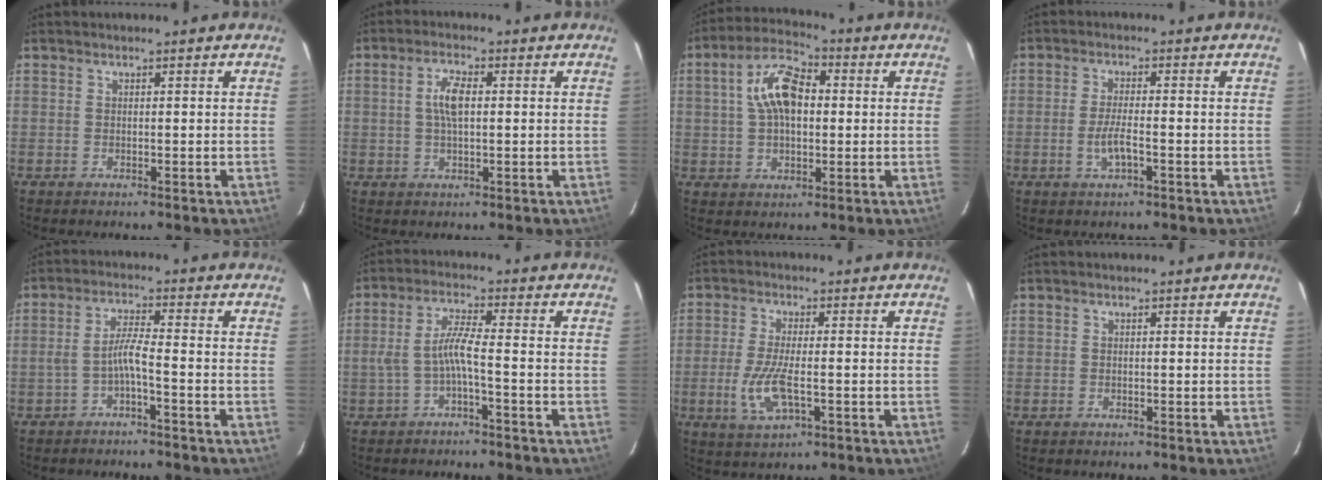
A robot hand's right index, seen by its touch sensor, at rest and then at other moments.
{"total": 4.6, "force": [0.5, 1.8, 4.2], "torque": [-0.086, 0.008, 0.011]}
{"total": 10.6, "force": [1.6, 5.8, 8.7], "torque": [-0.166, 0.026, 0.026]}
{"total": 3.9, "force": [-1.5, 0.8, 3.5], "torque": [-0.070, -0.006, -0.028]}
{"total": 3.7, "force": [-2.1, -0.3, 3.1], "torque": [-0.072, 0.009, -0.037]}
{"total": 4.7, "force": [-2.1, -0.3, 4.2], "torque": [-0.099, 0.008, -0.036]}
{"total": 7.7, "force": [-2.2, 2.2, 7.1], "torque": [-0.151, -0.013, -0.041]}
{"total": 0.0}